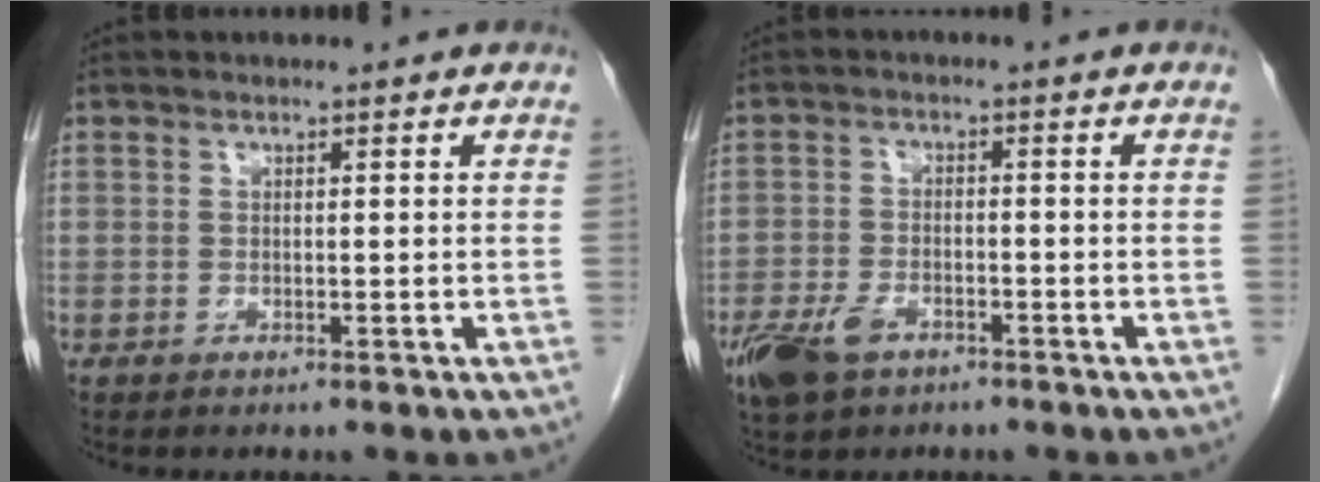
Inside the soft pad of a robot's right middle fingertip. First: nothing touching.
{"total": 7.1, "force": [-4.3, 3.9, 4.0], "torque": [-0.085, -0.004, -0.075]}